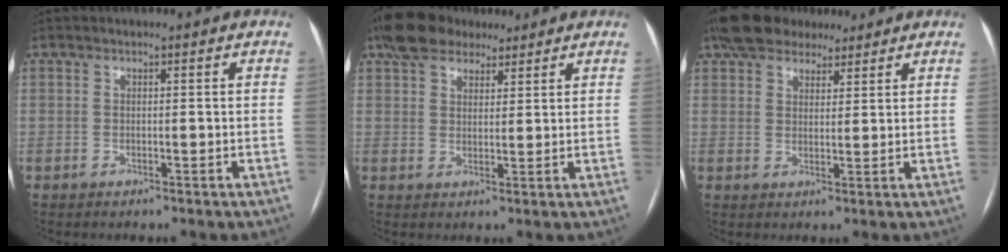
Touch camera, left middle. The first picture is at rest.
{"total": 8.6, "force": [6.4, 4.5, 3.6], "torque": [-0.065, 0.030, 0.113]}
{"total": 9.3, "force": [7.3, 4.6, 3.5], "torque": [-0.051, 0.032, 0.122]}